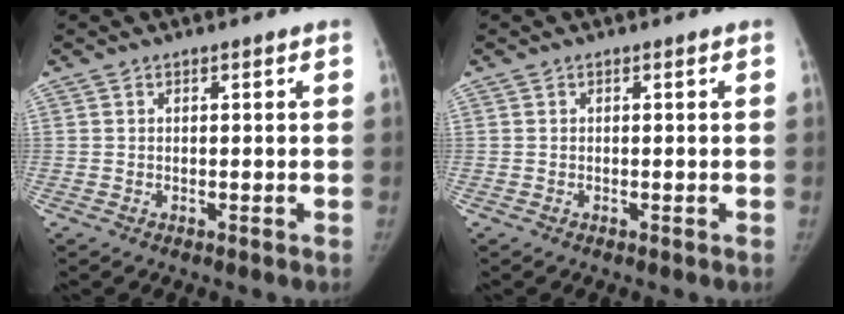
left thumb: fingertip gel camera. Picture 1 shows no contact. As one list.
[{"total": 0.0}]